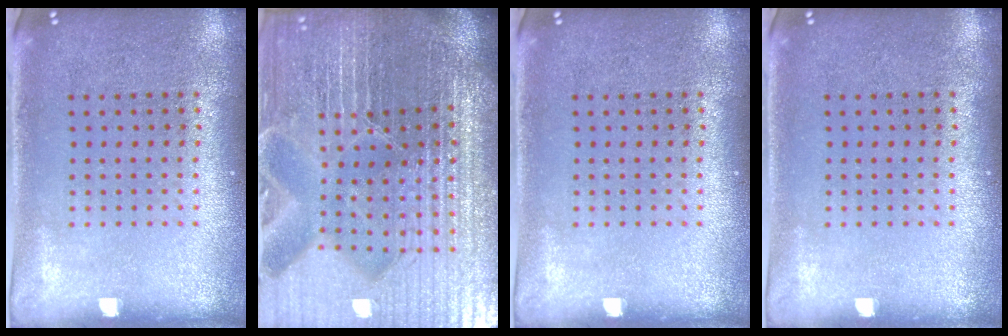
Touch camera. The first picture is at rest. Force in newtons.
{"total": 6.7, "press": 5.9, "slide": 3.2}
{"total": 0.0}
{"total": 0.0}